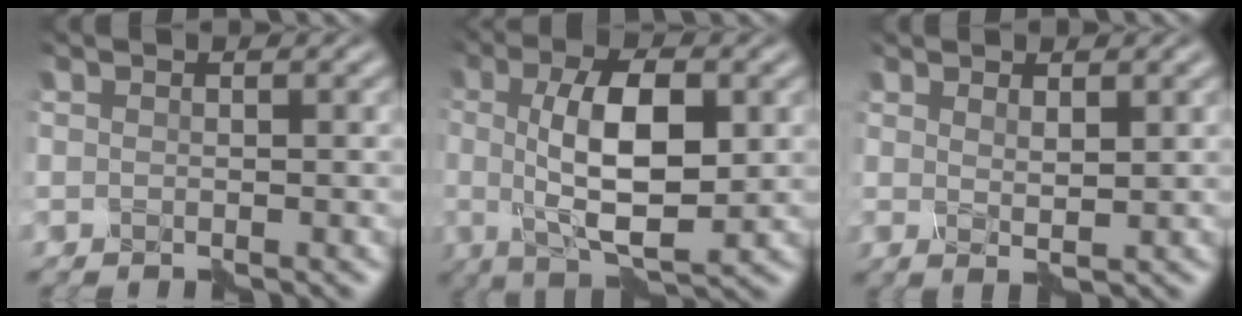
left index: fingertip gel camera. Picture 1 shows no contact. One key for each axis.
{"total": 7.8, "fx": 0.7, "fy": 2.9, "fz": 7.2, "tx": -0.128, "ty": 0.000, "tz": 0.010}
{"total": 1.4, "fx": 1.0, "fy": 0.3, "fz": 0.9, "tx": -0.016, "ty": -0.006, "tz": 0.021}